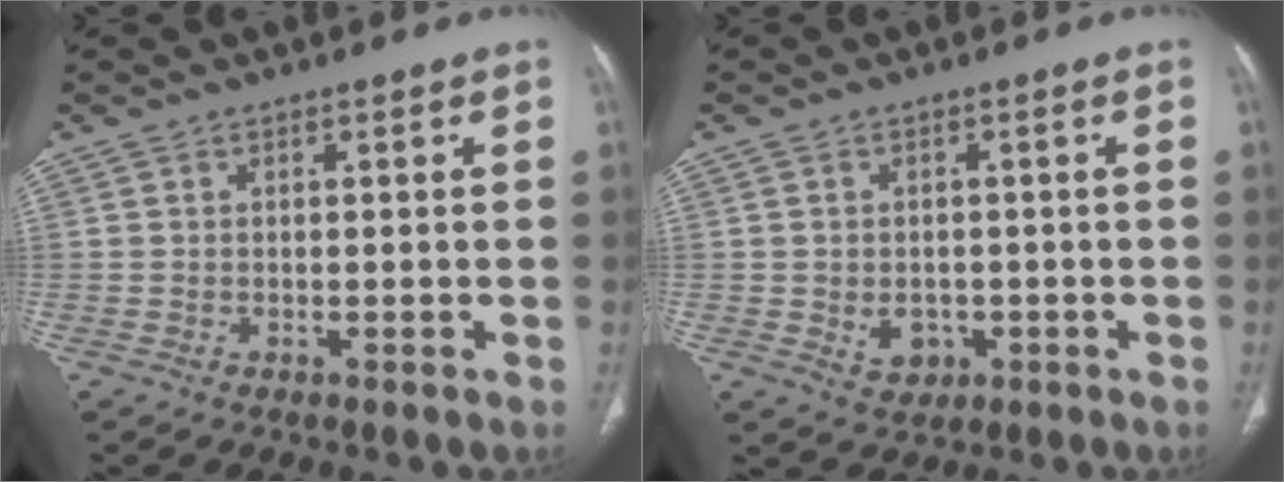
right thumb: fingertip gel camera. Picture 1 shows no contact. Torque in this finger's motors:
{"motor_torque": [-0.21, 0.30, -0.17, 0.07, 0.09]}